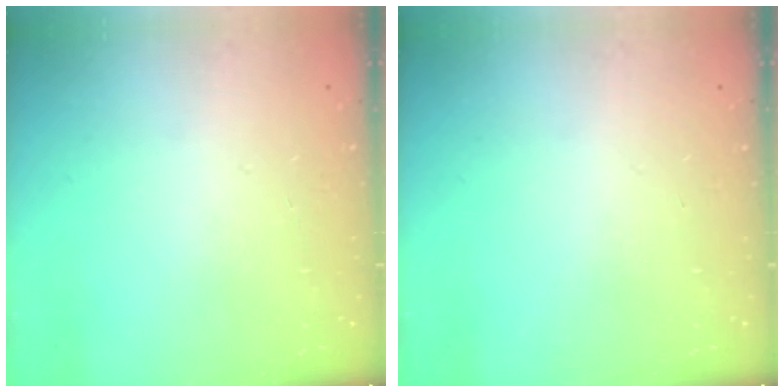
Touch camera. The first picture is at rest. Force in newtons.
{"total": 0.0}